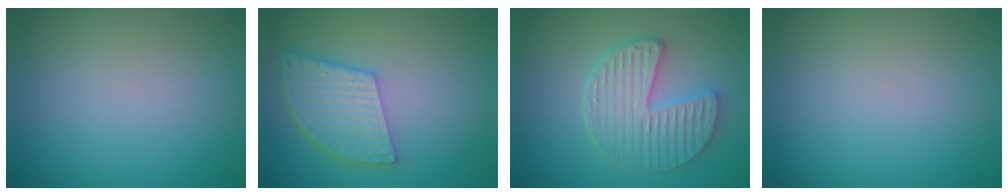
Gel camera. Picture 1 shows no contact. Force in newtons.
{"total": 5.8, "press": 4.3, "slide": 3.8}
{"total": 4.5, "press": 4.1, "slide": 2.0}
{"total": 0.0}